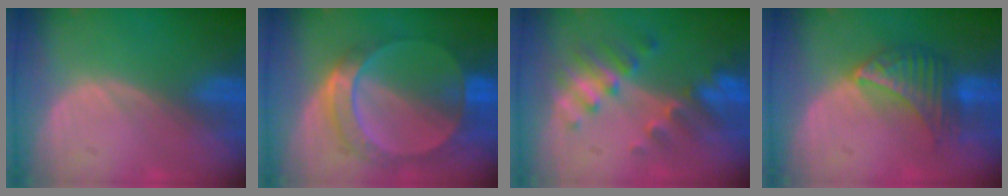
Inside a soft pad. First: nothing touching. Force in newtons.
{"total": 8.2, "press": 7.6, "slide": 3.2}
{"total": 7.9, "press": 6.9, "slide": 3.7}
{"total": 6.6, "press": 6.5, "slide": 1.0}